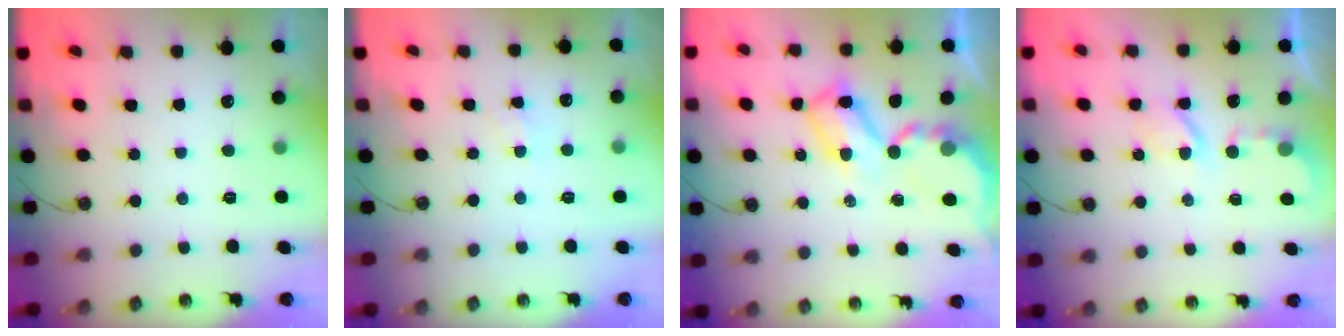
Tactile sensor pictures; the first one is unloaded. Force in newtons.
{"total": 2.7, "press": 2.7, "slide": 0.4}
{"total": 8.6, "press": 8.6, "slide": 0.9}
{"total": 3.5, "press": 3.4, "slide": 0.5}